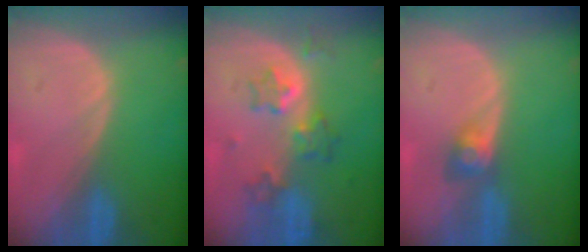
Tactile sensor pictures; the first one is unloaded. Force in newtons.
{"total": 6.2, "press": 5.9, "slide": 2.0}
{"total": 3.0, "press": 2.6, "slide": 1.4}